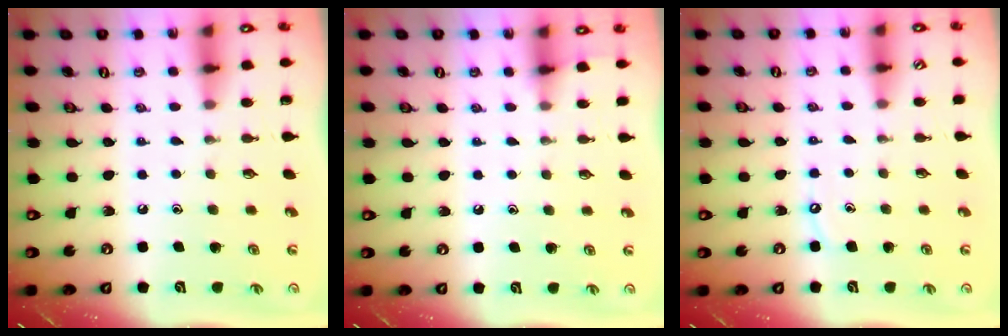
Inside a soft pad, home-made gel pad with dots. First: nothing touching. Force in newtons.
{"total": 2.8, "press": 2.8, "slide": 0.5}
{"total": 3.6, "press": 3.6, "slide": 0.3}